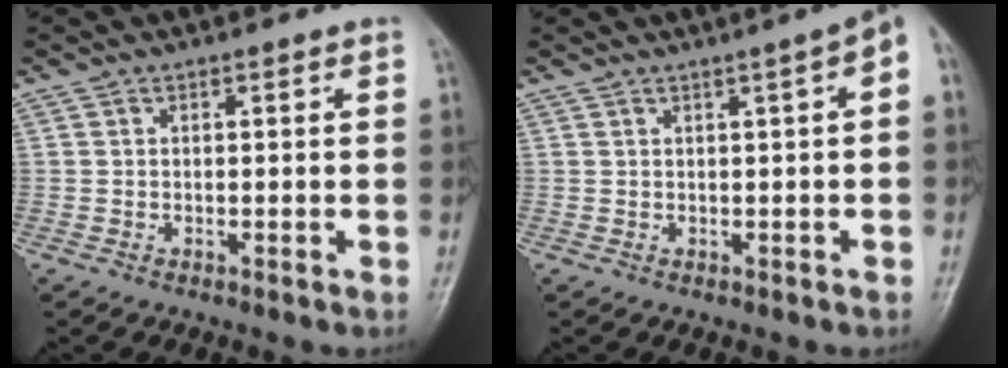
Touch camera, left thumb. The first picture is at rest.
{"total": 4.0, "force": [1.1, 0.6, 3.8], "torque": [-0.040, 0.018, 0.007]}